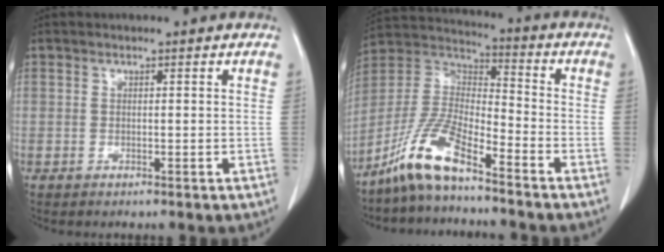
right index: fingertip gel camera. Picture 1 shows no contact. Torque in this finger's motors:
{"motor_torque": [0.27, -0.23, 0.41, 0.09]}